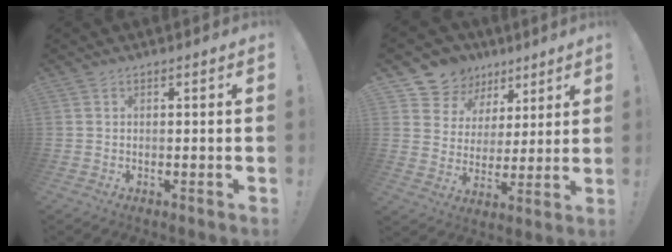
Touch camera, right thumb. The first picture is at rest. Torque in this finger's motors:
{"motor_torque": [-0.49, 0.48, 0.09, 0.09, 0.00]}